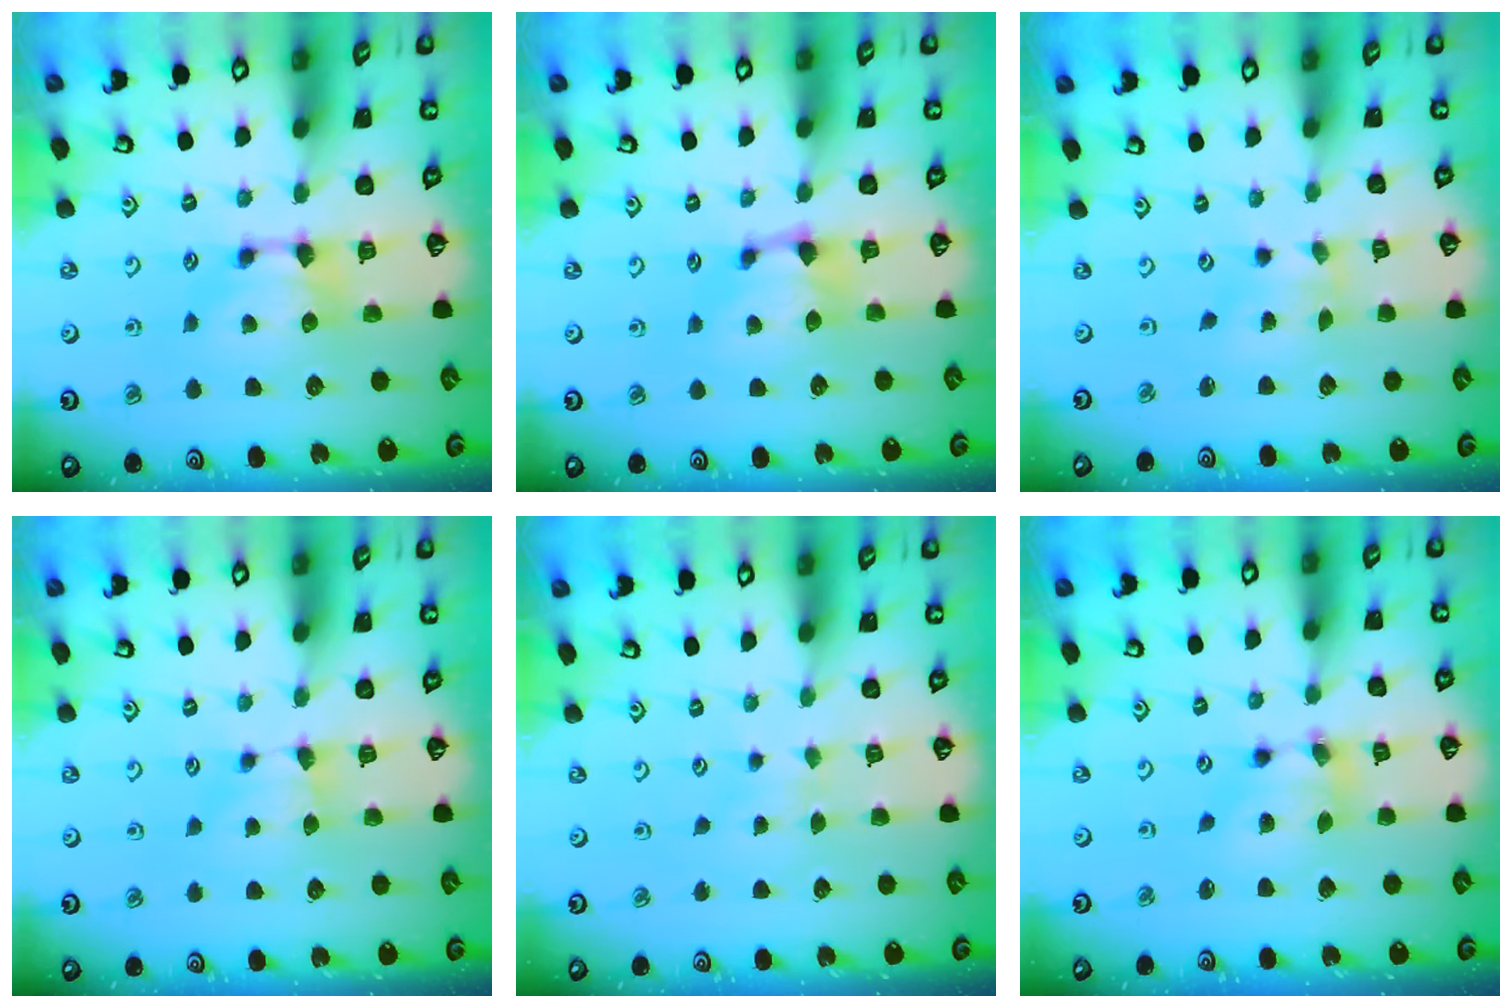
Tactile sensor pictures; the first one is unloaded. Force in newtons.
{"total": 0.8, "press": 0.4, "slide": 0.7}
{"total": 2.6, "press": 2.5, "slide": 0.9}
{"total": 1.2, "press": 1.1, "slide": 0.4}
{"total": 1.8, "press": 1.8, "slide": 0.1}
{"total": 4.4, "press": 4.1, "slide": 1.4}